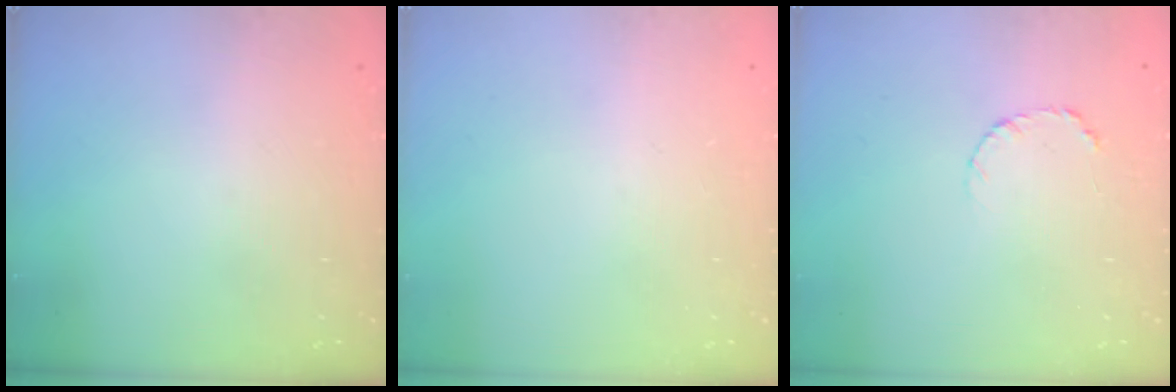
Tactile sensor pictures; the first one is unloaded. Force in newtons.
{"total": 0.0}
{"total": 3.9, "press": 3.8, "slide": 0.5}